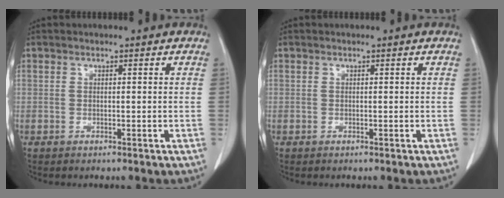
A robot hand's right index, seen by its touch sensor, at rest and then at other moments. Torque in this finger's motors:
{"motor_torque": [0.00, 0.00, 0.00, 0.00]}